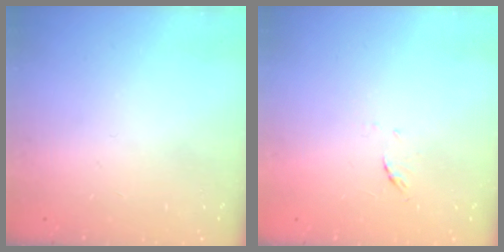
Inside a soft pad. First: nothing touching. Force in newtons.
{"total": 4.8, "press": 4.7, "slide": 1.0}